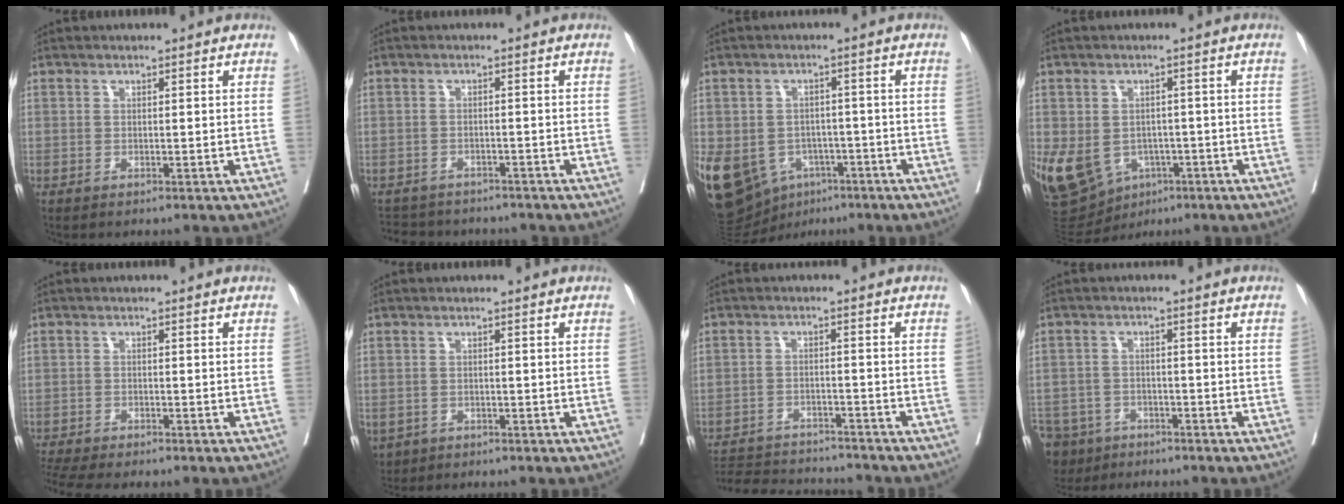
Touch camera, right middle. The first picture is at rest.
{"total": 8.2, "force": [-7.5, 2.8, 1.8], "torque": [-0.033, 0.002, -0.098]}
{"total": 21.6, "force": [-9.1, 16.7, 10.3], "torque": [-0.296, -0.008, -0.123]}
{"total": 12.2, "force": [-4.5, 9.4, 6.2], "torque": [-0.138, 0.006, -0.058]}
{"total": 7.1, "force": [-6.1, 0.9, 3.5], "torque": [-0.060, -0.004, -0.099]}
{"total": 4.3, "force": [-2.3, 3.4, 1.4], "torque": [-0.037, -0.004, -0.033]}
{"total": 12.7, "force": [-12.2, 1.7, 3.1], "torque": [-0.056, 0.003, -0.175]}
{"total": 11.4, "force": [-7.7, 7.8, 3.1], "torque": [-0.098, -0.010, -0.118]}